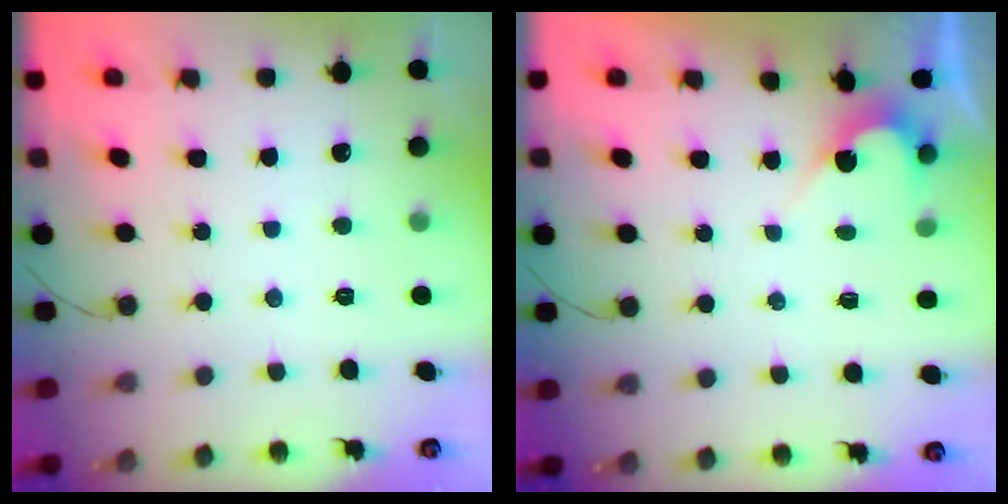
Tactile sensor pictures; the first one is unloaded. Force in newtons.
{"total": 2.7, "press": 2.7, "slide": 0.1}